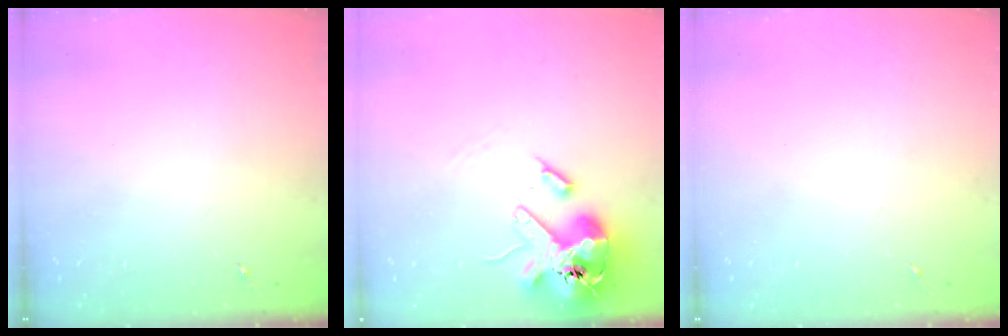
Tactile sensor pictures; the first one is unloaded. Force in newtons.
{"total": 16.8, "press": 16.5, "slide": 2.9}
{"total": 0.0}